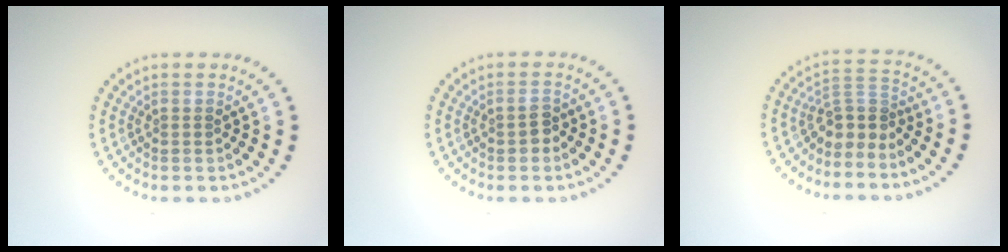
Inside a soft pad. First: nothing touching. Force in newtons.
{"total": 1.3, "press": 1.2, "slide": 0.3}
{"total": 2.9, "press": 2.0, "slide": 2.1}